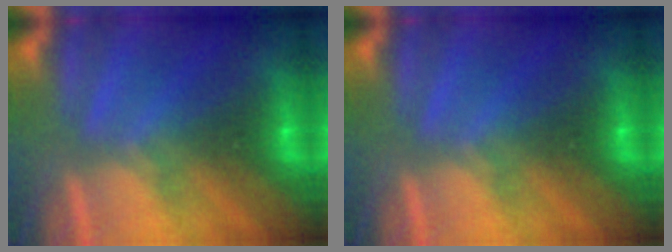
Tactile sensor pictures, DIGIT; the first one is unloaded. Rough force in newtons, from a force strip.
{"total": 0.0}